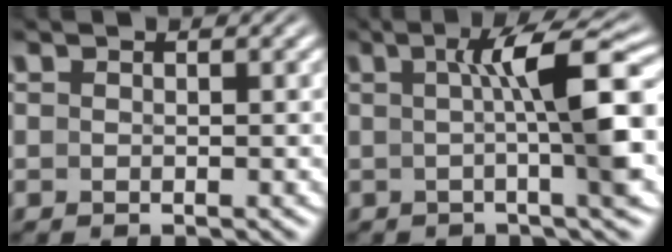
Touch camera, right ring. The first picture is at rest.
{"total": 7.1, "force": [-0.2, 0.7, 7.0], "torque": [-0.105, 0.011, 0.000]}